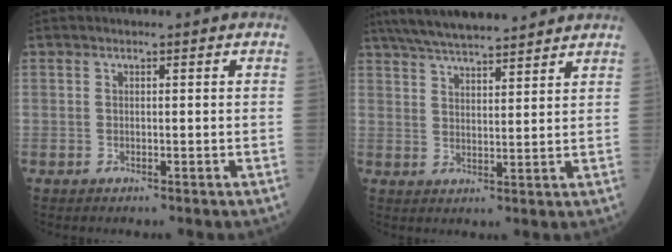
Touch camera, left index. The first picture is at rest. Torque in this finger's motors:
{"motor_torque": [-0.09, -0.50, 0.16, 0.10]}